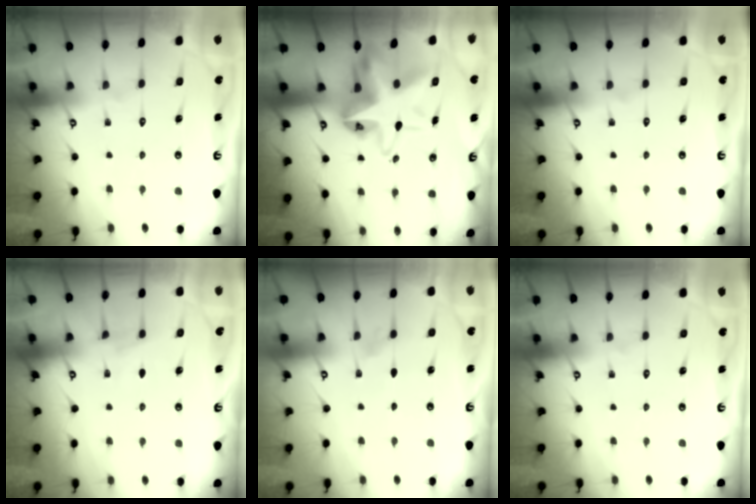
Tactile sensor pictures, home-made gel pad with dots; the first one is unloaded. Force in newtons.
{"total": 11.1, "press": 11.0, "slide": 0.9}
{"total": 0.0}
{"total": 3.7, "press": 3.7, "slide": 0.4}
{"total": 4.3, "press": 3.7, "slide": 2.2}
{"total": 0.0}